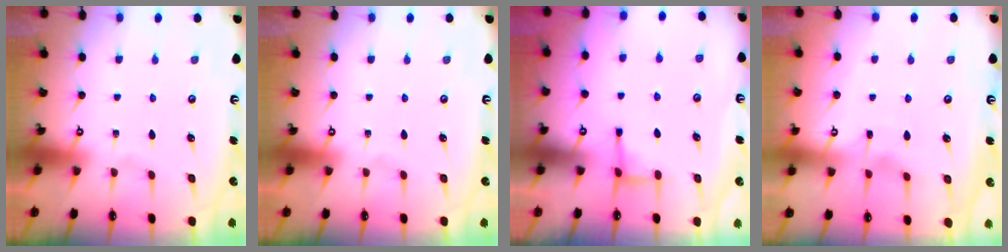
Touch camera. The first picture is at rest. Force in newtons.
{"total": 0.0}
{"total": 3.6, "press": 3.5, "slide": 0.5}
{"total": 2.7, "press": 2.6, "slide": 0.3}